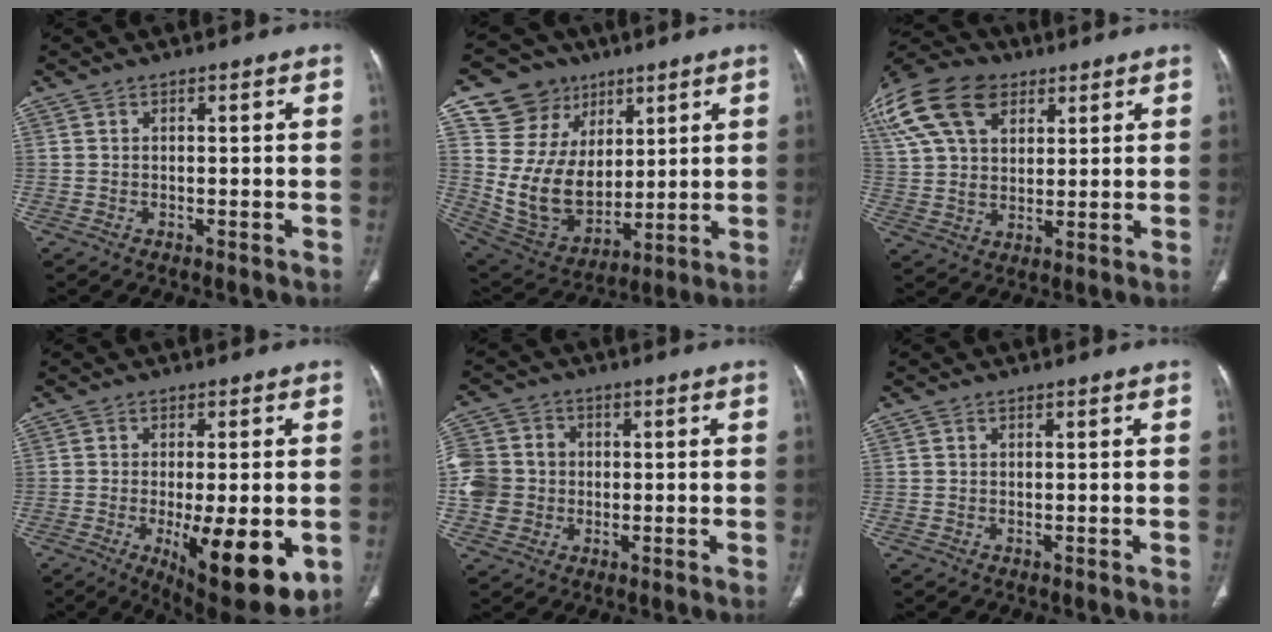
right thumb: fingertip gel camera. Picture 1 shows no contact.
{"total": 18.7, "force": [7.4, 15.6, 7.3], "torque": [-0.094, -0.014, 0.164]}
{"total": 23.6, "force": [11.2, 15.5, 13.9], "torque": [-0.327, 0.042, 0.211]}
{"total": 15.5, "force": [-4.1, 5.2, 14.1], "torque": [-0.173, -0.022, -0.042]}
{"total": 10.9, "force": [-0.7, 9.8, 4.6], "torque": [-0.091, 0.020, -0.009]}
{"total": 0.0}